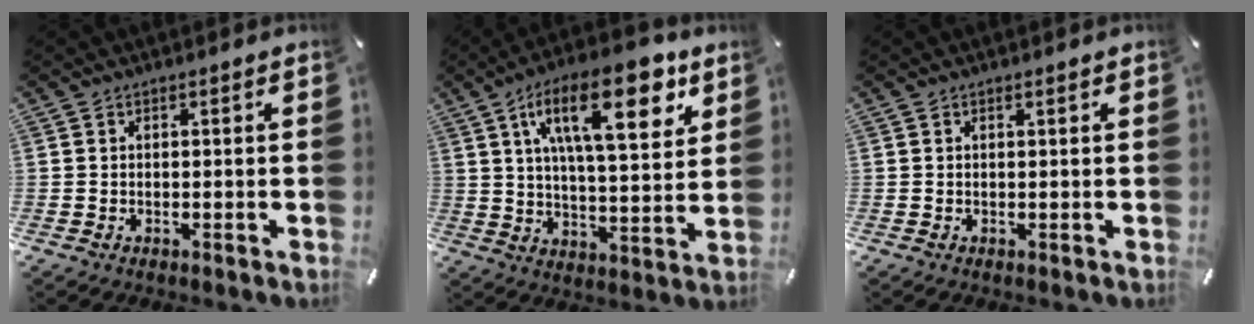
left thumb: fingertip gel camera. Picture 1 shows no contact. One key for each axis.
{"total": 20.4, "fx": 9.7, "fy": 7.9, "fz": 16.1, "tx": -0.248, "ty": -0.024, "tz": 0.145}
{"total": 0.0}